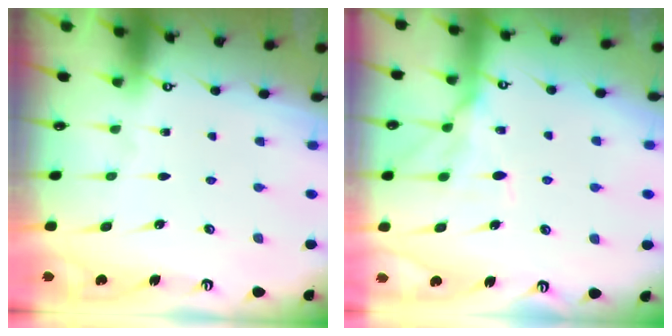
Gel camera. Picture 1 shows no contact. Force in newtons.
{"total": 12.2, "press": 12.1, "slide": 1.2}